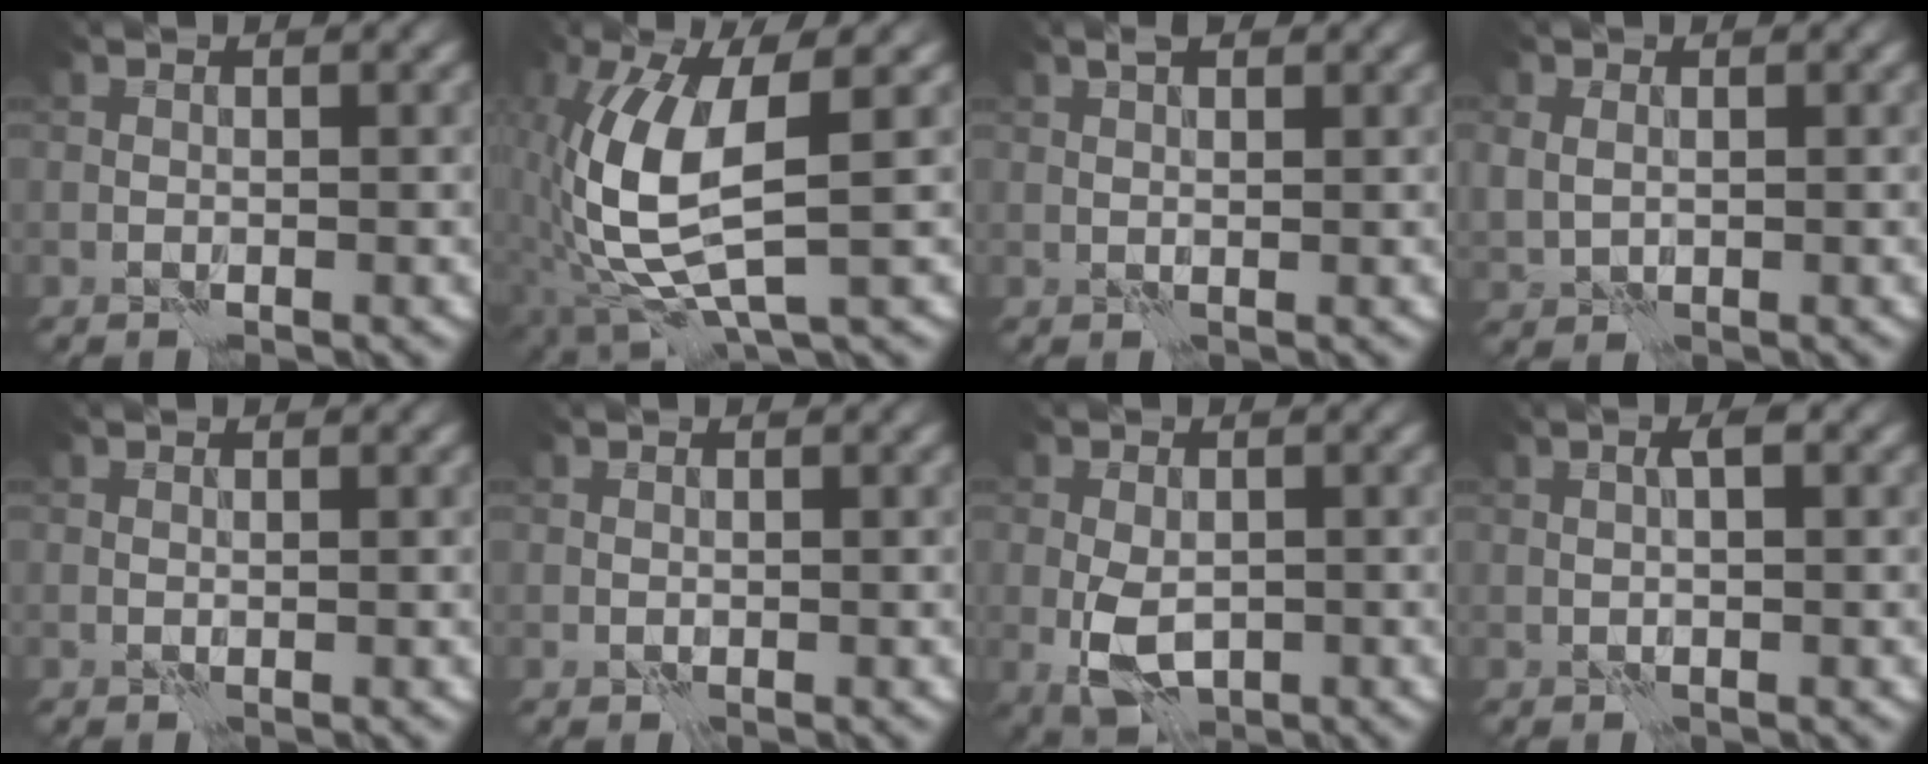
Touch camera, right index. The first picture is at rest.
{"total": 8.8, "force": [0.1, 3.2, 8.2], "torque": [-0.188, 0.002, 0.003]}
{"total": 1.3, "force": [0.9, 0.5, 0.8], "torque": [-0.016, 0.006, 0.015]}
{"total": 1.9, "force": [0.4, 1.6, 0.9], "torque": [-0.026, 0.002, 0.014]}
{"total": 0.0}
{"total": 0.0}
{"total": 4.4, "force": [-1.0, 2.7, 3.3], "torque": [-0.065, -0.010, -0.018]}
{"total": 1.3, "force": [0.3, 0.2, 1.2], "torque": [-0.022, 0.007, 0.005]}